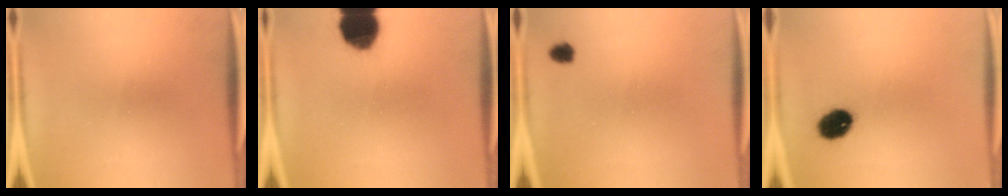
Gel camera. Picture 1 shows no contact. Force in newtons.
{"total": 13.1}
{"total": 1.8}
{"total": 6.9}